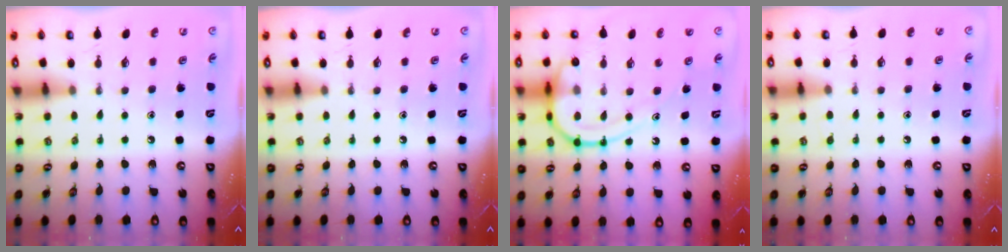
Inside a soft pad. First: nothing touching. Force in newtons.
{"total": 0.0}
{"total": 13.3, "press": 13.3, "slide": 1.2}
{"total": 4.0, "press": 4.0, "slide": 0.5}